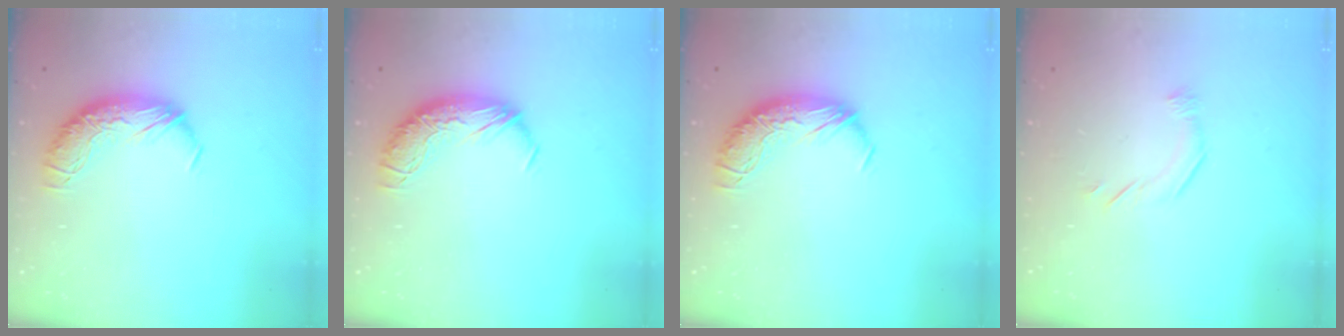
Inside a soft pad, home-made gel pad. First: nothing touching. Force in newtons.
{"total": 0.0}
{"total": 0.0}
{"total": 5.9, "press": 5.8, "slide": 1.1}